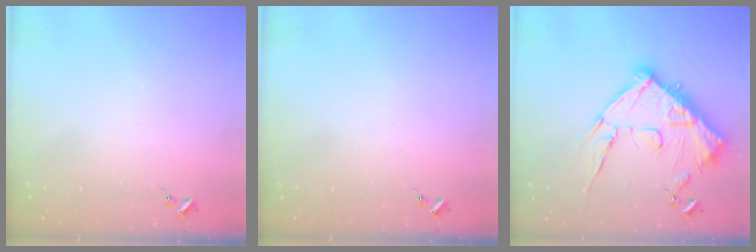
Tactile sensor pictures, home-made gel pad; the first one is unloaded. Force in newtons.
{"total": 0.0}
{"total": 17.2, "press": 17.2, "slide": 1.3}